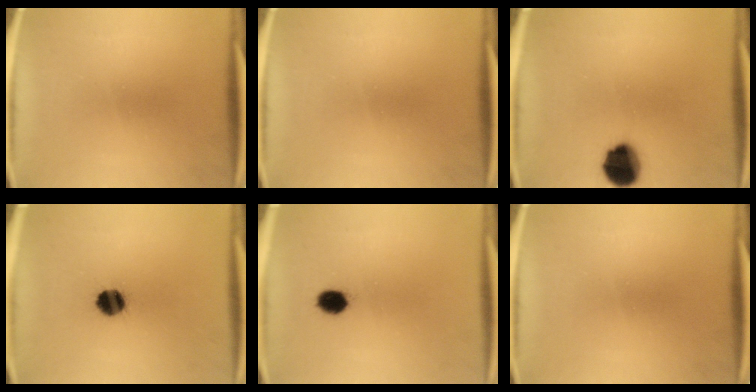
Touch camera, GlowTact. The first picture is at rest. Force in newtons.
{"total": 0.0}
{"total": 10.8}
{"total": 7.0}
{"total": 4.1}
{"total": 0.0}